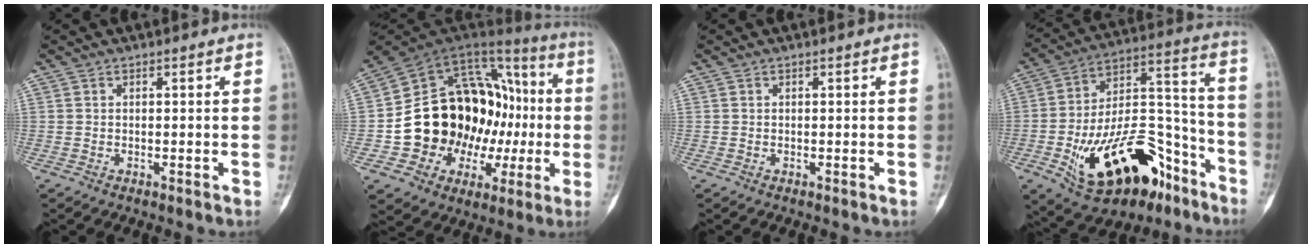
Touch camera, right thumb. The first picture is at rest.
{"total": 26.9, "force": [-2.5, 19.5, 18.4], "torque": [-0.227, 0.069, -0.024]}
{"total": 0.0}
{"total": 27.8, "force": [-13.4, 13.8, 20.0], "torque": [-0.315, 0.075, -0.207]}